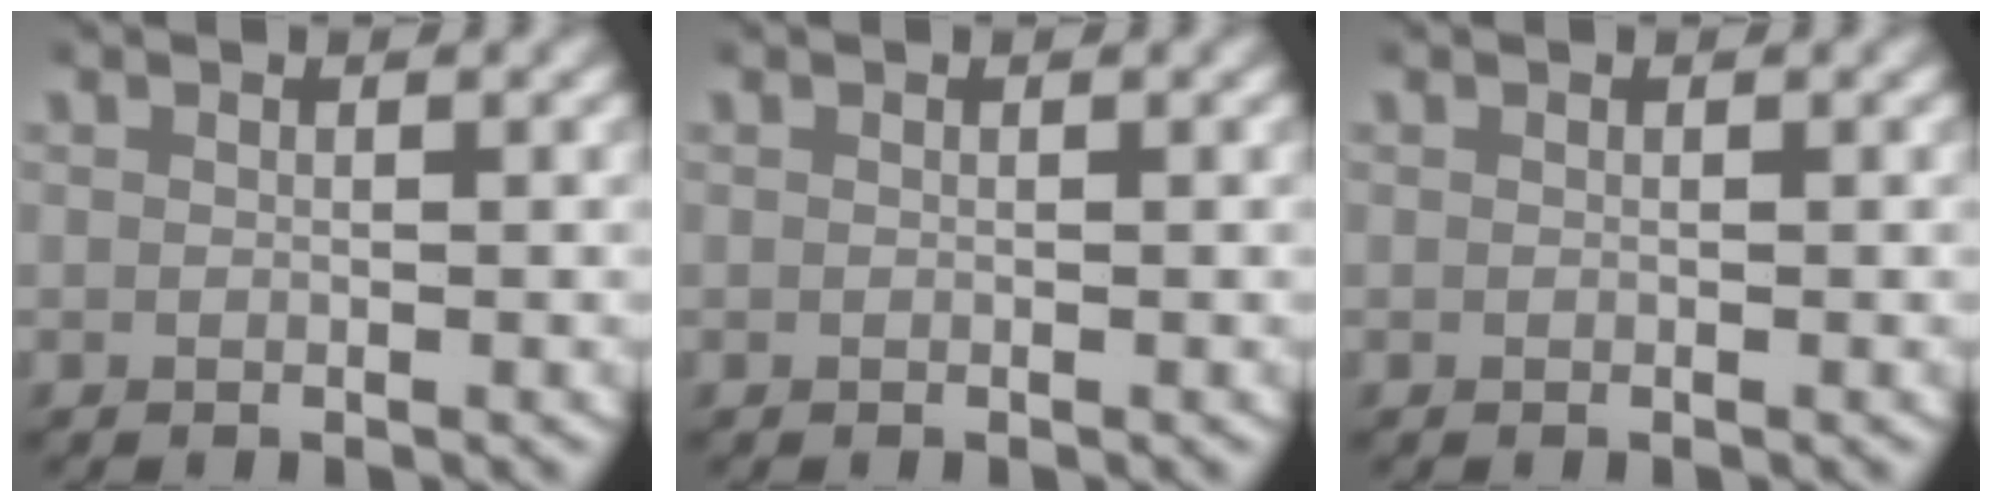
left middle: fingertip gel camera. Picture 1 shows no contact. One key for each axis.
{"total": 0.0}
{"total": 0.0}